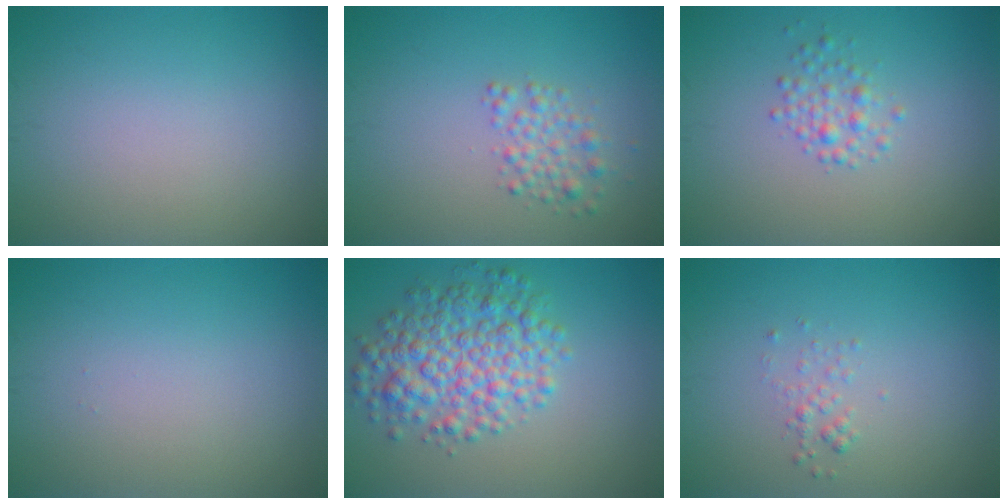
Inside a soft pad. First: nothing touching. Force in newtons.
{"total": 2.2, "press": 2.2, "slide": 0.1}
{"total": 1.8, "press": 1.8, "slide": 0.0}
{"total": 0.0}
{"total": 6.2, "press": 6.2, "slide": 0.1}
{"total": 1.0, "press": 1.0, "slide": 0.1}